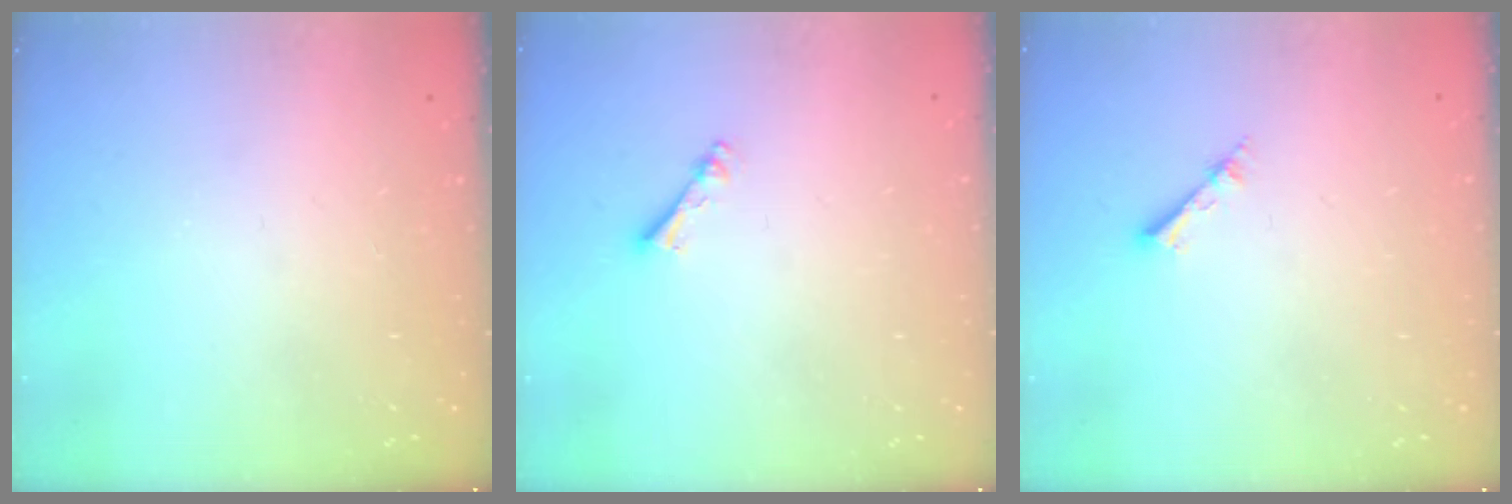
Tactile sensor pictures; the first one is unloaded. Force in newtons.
{"total": 2.5, "press": 2.4, "slide": 0.5}
{"total": 2.1, "press": 2.1, "slide": 0.3}